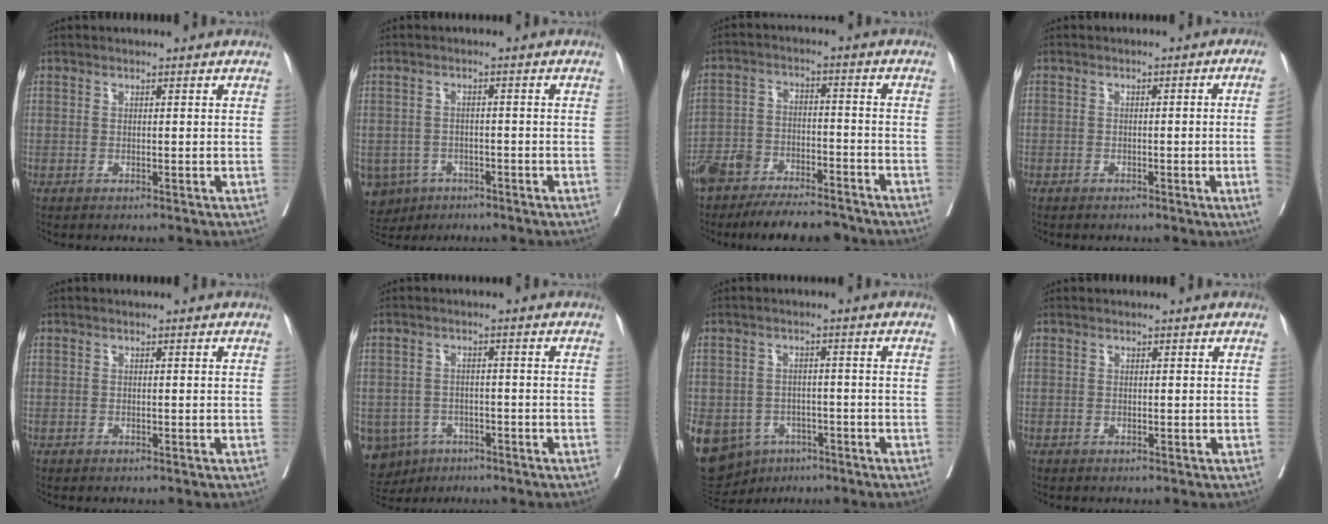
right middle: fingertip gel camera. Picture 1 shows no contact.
{"total": 8.5, "force": [-4.7, 6.8, 1.9], "torque": [-0.051, 0.000, -0.066]}
{"total": 15.3, "force": [-13.0, 4.6, 6.5], "torque": [-0.112, 0.009, -0.203]}
{"total": 4.2, "force": [-1.0, -0.6, 4.0], "torque": [-0.047, 0.003, -0.013]}
{"total": 0.0}
{"total": 9.8, "force": [-5.3, 7.9, 2.2], "torque": [-0.065, 0.002, -0.071]}
{"total": 19.1, "force": [-8.7, 15.2, 7.7], "torque": [-0.234, -0.001, -0.115]}
{"total": 0.0}